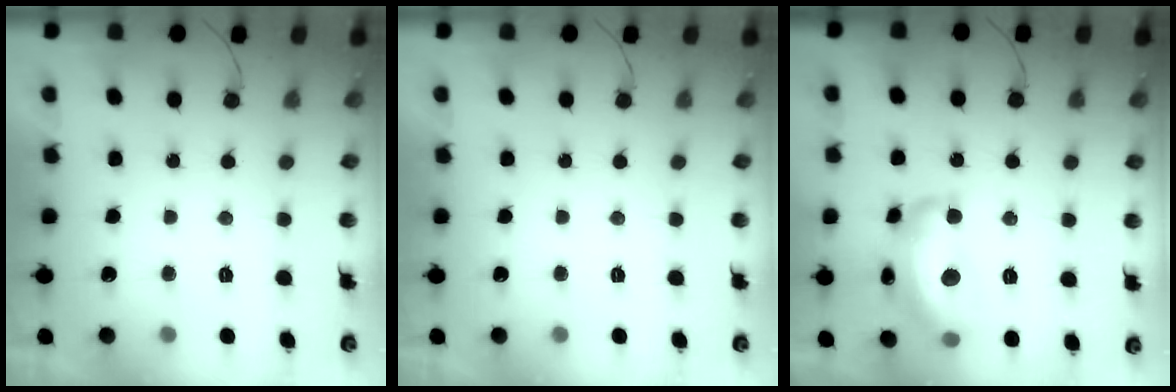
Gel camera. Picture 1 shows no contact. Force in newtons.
{"total": 0.0}
{"total": 16.4, "press": 16.4, "slide": 0.9}